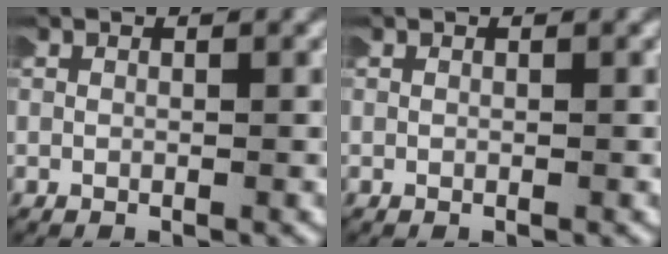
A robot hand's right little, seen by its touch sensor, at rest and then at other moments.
{"total": 0.0}